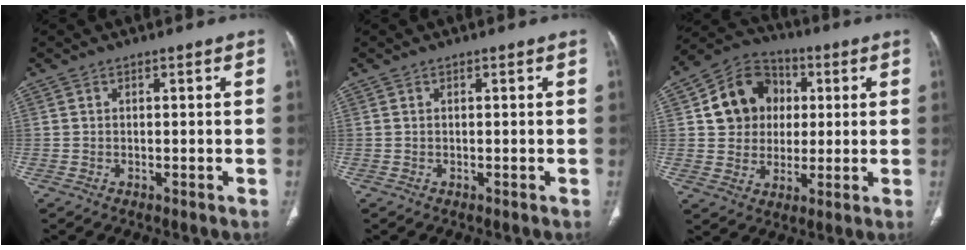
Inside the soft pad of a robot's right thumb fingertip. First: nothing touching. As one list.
[{"total": 0.0}, {"total": 13.4, "force": [2.6, 11.6, 6.1], "torque": [-0.070, 0.011, 0.042]}]